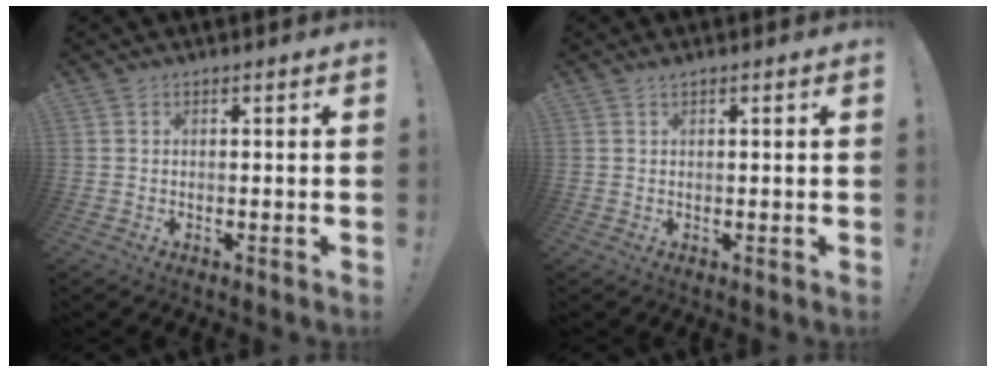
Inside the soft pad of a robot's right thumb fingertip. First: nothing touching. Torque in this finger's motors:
{"motor_torque": [0.15, -0.01, 0.34, -0.19, 0.01]}